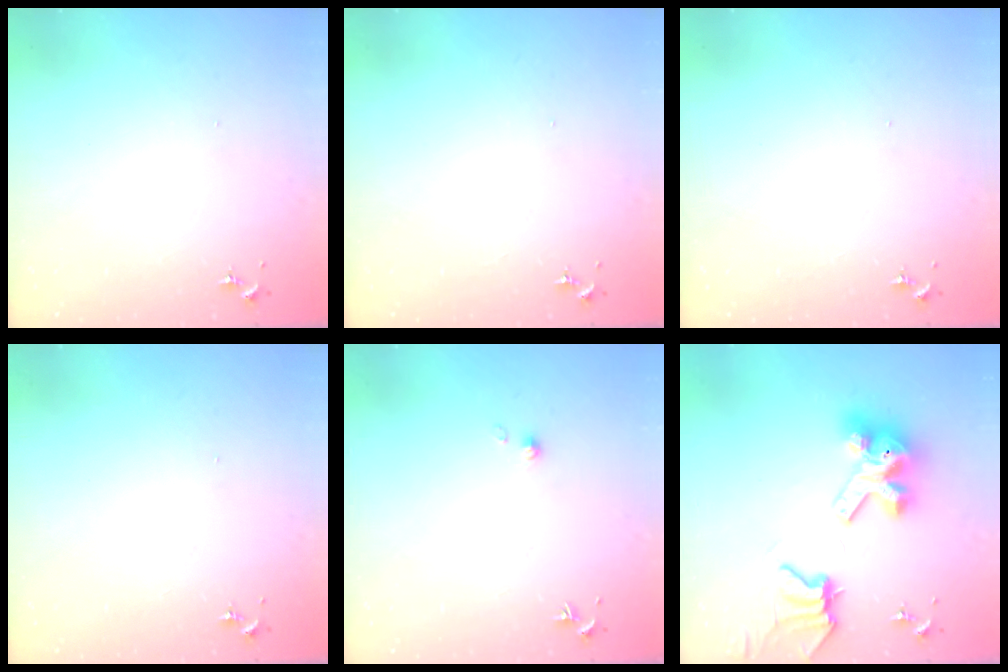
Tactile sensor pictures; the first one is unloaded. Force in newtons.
{"total": 0.0}
{"total": 0.0}
{"total": 0.0}
{"total": 2.0, "press": 1.9, "slide": 0.2}
{"total": 12.7, "press": 12.6, "slide": 1.6}